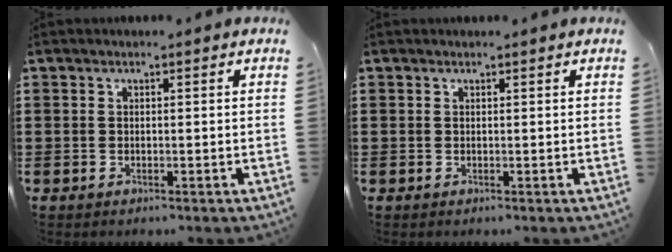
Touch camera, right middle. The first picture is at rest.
{"total": 0.0}